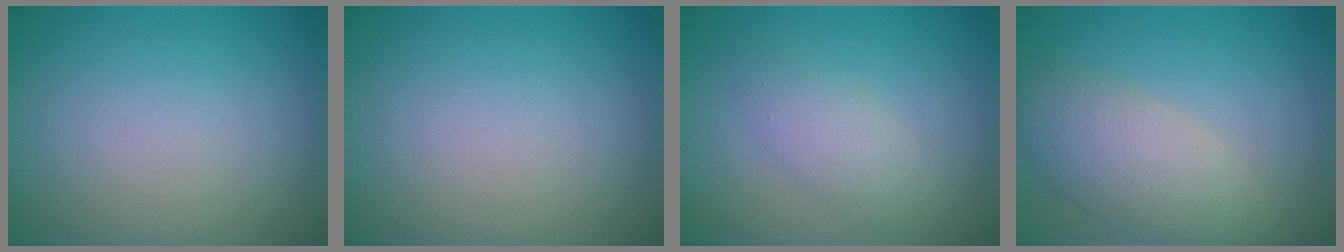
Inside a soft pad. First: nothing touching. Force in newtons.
{"total": 0.0}
{"total": 2.7, "press": 2.7, "slide": 0.2}
{"total": 5.0, "press": 5.0, "slide": 0.4}